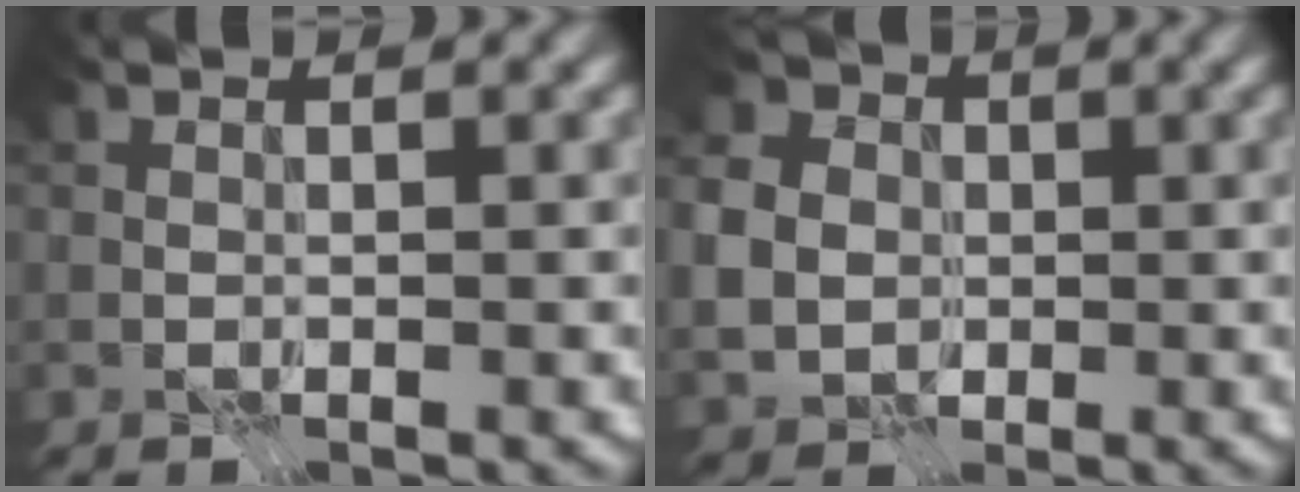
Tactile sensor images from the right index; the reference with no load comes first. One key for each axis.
{"total": 5.6, "fx": -0.1, "fy": 4.8, "fz": 2.8, "tx": -0.067, "ty": 0.008, "tz": -0.012}